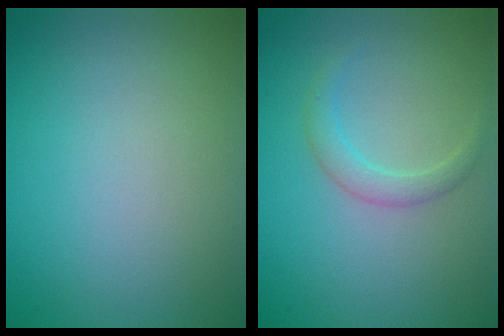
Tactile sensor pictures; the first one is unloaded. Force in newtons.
{"total": 1.7, "press": 1.7, "slide": 0.1}